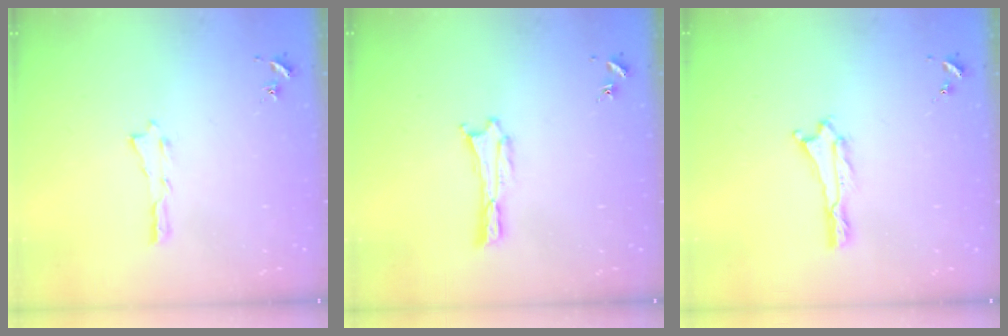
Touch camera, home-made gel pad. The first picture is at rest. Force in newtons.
{"total": 0.7, "press": 0.7, "slide": 0.1}
{"total": 0.0}